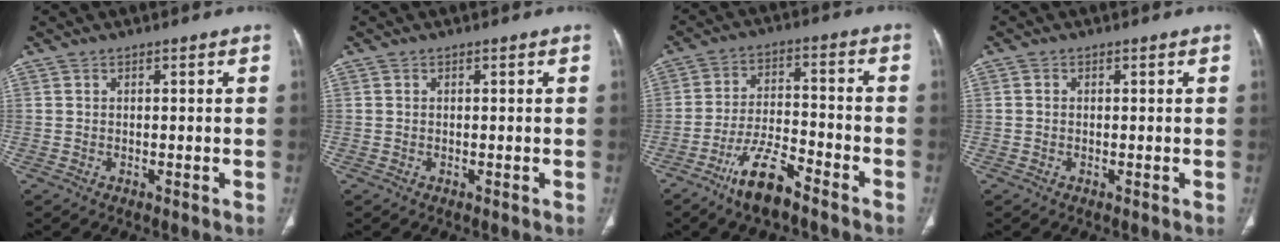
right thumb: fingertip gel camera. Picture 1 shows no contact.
{"total": 0.0}
{"total": 10.0, "force": [-7.0, 2.8, 6.6], "torque": [-0.129, 0.041, -0.127]}
{"total": 0.7, "force": [0.0, 0.6, 0.4], "torque": [-0.005, 0.001, -0.002]}